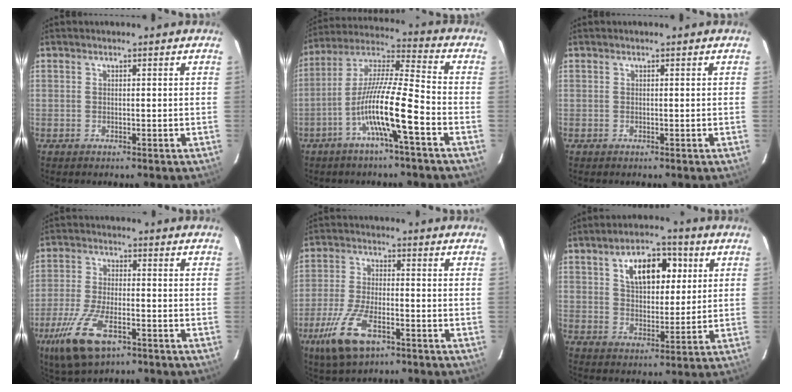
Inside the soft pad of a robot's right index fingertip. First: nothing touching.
{"total": 12.7, "force": [-5.1, 0.1, 11.6], "torque": [-0.227, 0.009, -0.098]}
{"total": 0.0}
{"total": 10.5, "force": [-5.7, 3.6, 8.0], "torque": [-0.172, -0.019, -0.097]}
{"total": 9.8, "force": [-5.2, 3.4, 7.6], "torque": [-0.166, -0.017, -0.091]}
{"total": 10.1, "force": [3.6, 5.3, 7.8], "torque": [-0.123, 0.022, 0.060]}